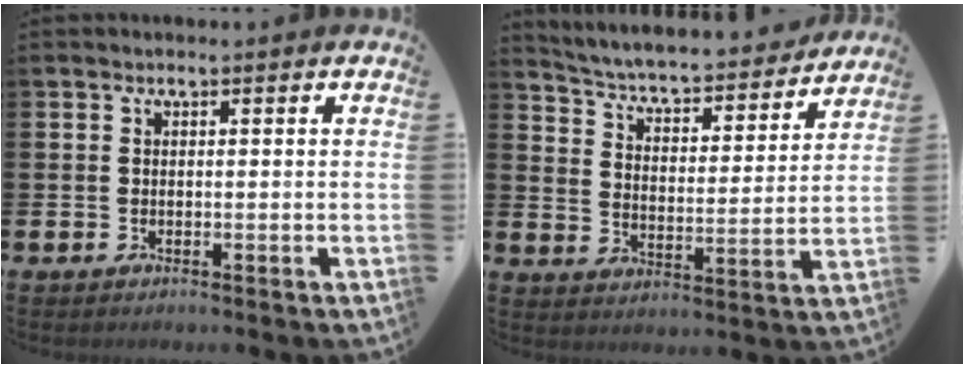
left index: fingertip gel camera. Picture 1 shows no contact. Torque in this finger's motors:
{"motor_torque": [1.09, -1.05, 0.29, 0.11]}